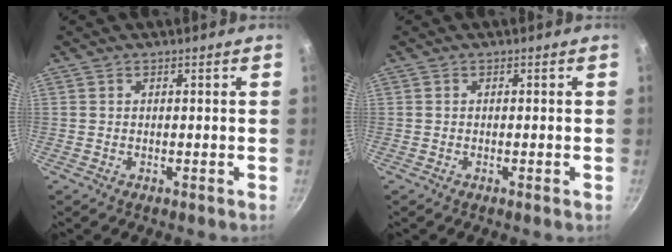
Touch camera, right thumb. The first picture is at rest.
{"total": 0.5, "force": [-0.3, 0.0, 0.4], "torque": [-0.011, 0.002, -0.005]}